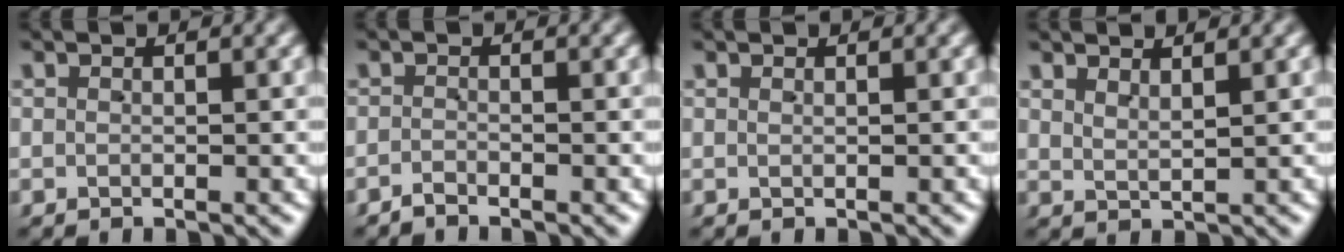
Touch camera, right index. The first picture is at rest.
{"total": 1.4, "force": [-1.4, -0.2, -0.2], "torque": [0.003, 0.005, -0.031]}
{"total": 0.0}
{"total": 2.0, "force": [2.0, -0.2, 0.3], "torque": [-0.005, 0.005, 0.040]}